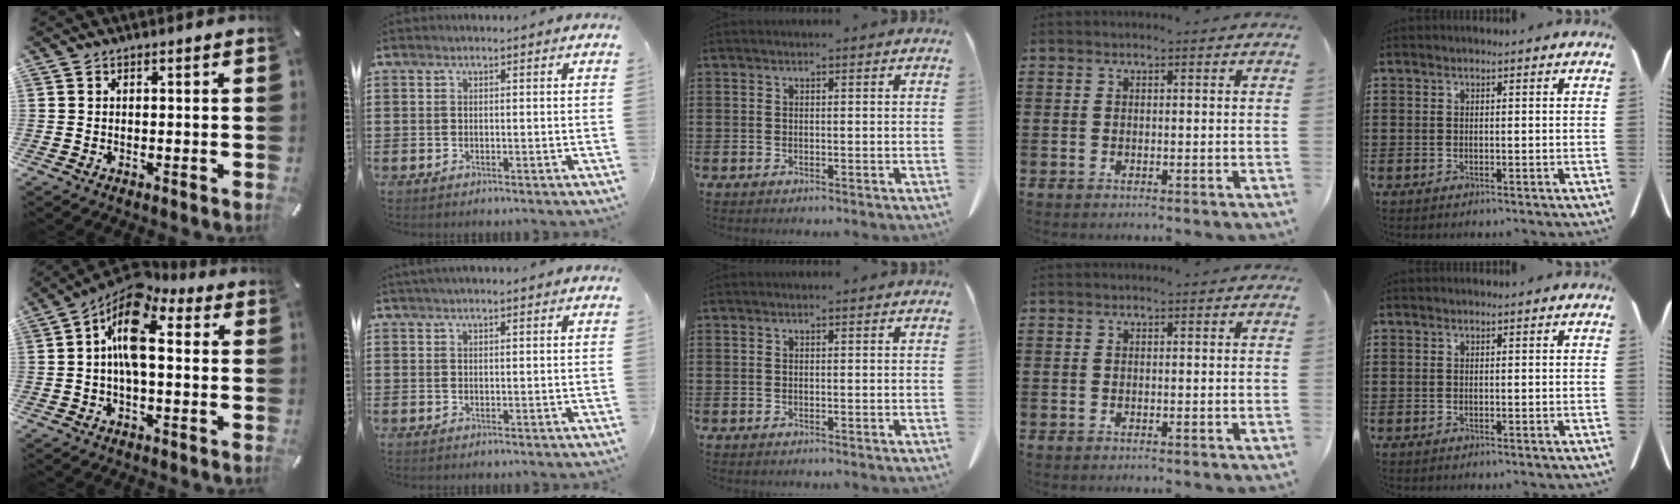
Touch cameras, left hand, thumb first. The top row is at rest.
{"thumb": {"total": 12.8, "force": [2.5, 6.2, 10.9], "torque": [-0.202, -0.022, 0.041]}, "index": {"total": 1.4, "force": [1.1, 0.1, 0.8], "torque": [-0.016, 0.002, 0.019]}}